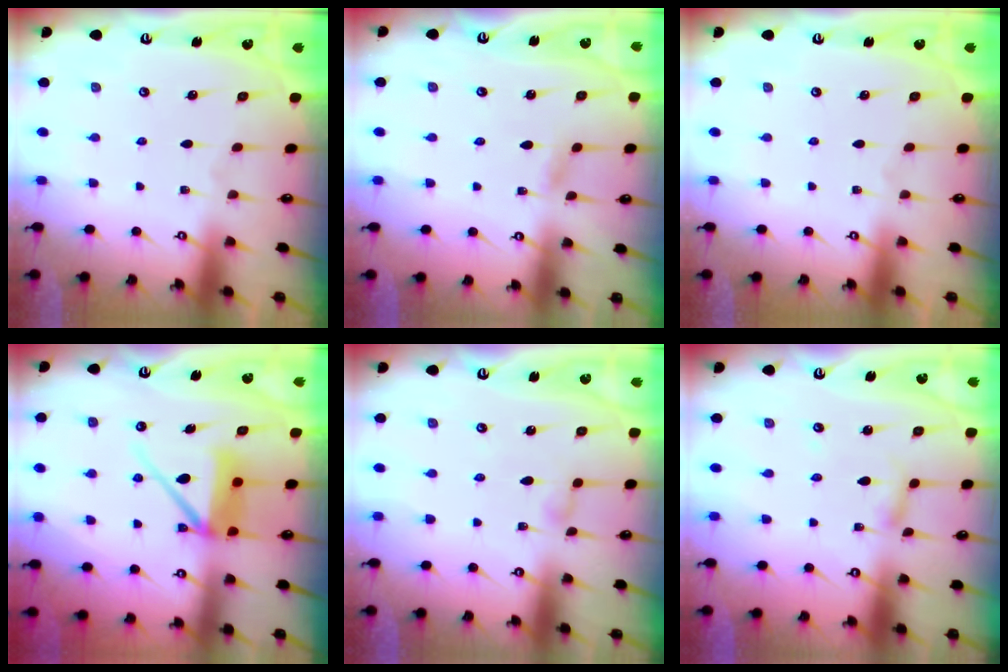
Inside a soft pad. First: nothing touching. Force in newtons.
{"total": 3.2, "press": 3.2, "slide": 0.5}
{"total": 0.0}
{"total": 9.9, "press": 9.8, "slide": 1.5}
{"total": 4.2, "press": 4.2, "slide": 0.4}
{"total": 2.8, "press": 2.8, "slide": 0.2}